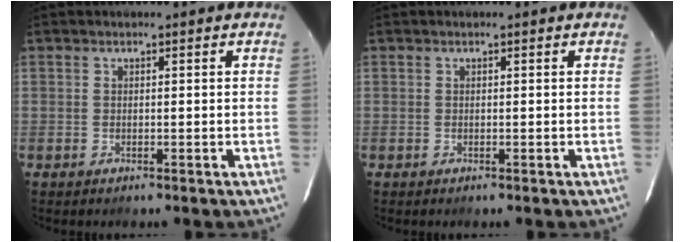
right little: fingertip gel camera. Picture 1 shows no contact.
{"total": 0.0}